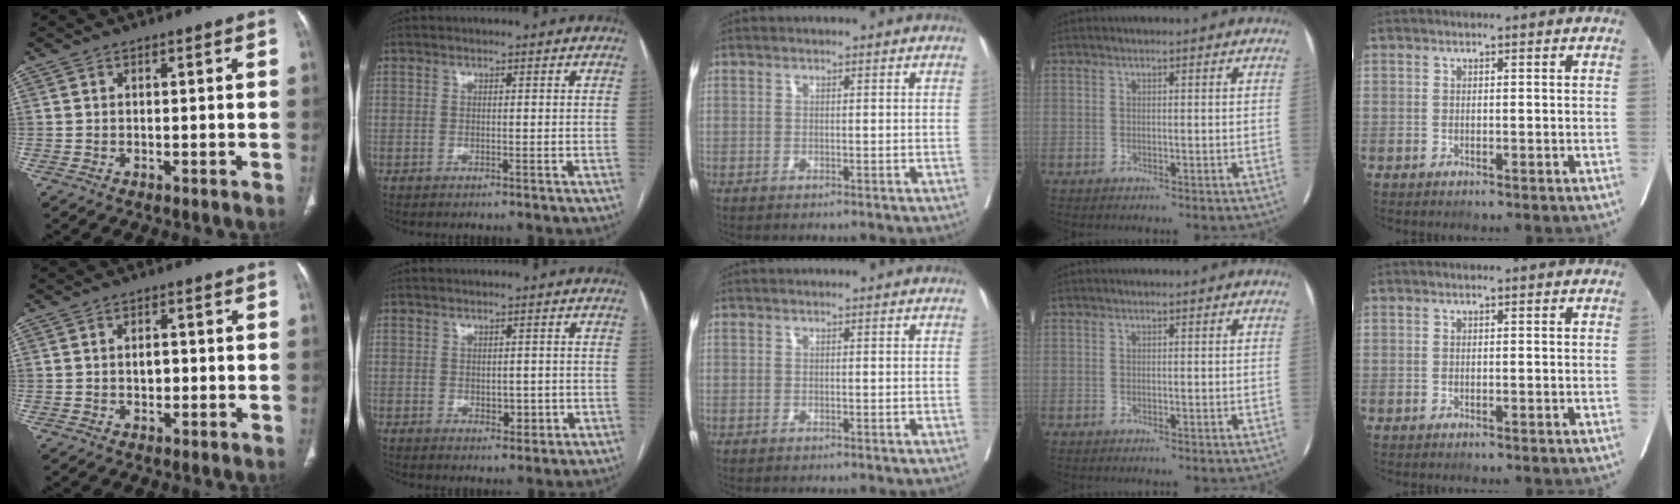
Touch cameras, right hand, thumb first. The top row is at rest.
{"thumb": {"total": 2.3, "force": [-0.1, 1.6, 1.7], "torque": [-0.023, 0.004, -0.001]}, "index": {"total": 2.9, "force": [-0.6, 1.8, 2.2], "torque": [-0.026, 0.000, 0.002]}}